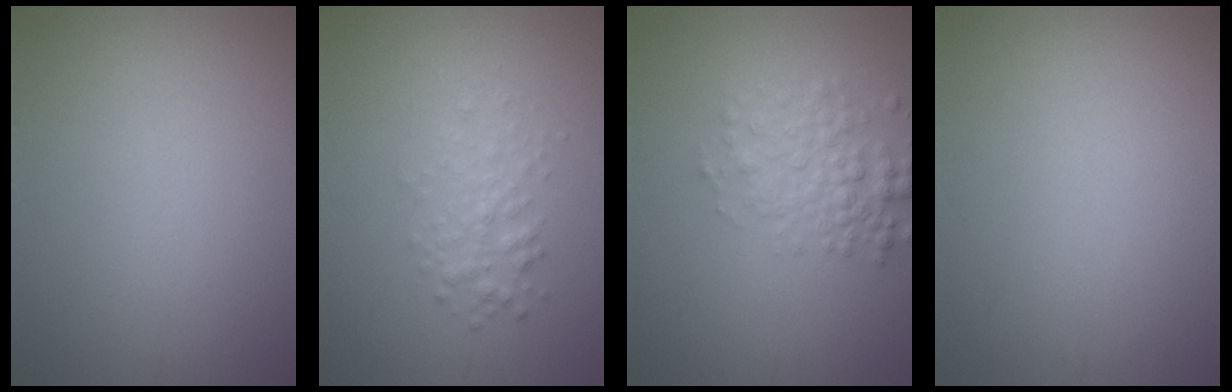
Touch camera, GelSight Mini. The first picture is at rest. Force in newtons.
{"total": 1.9, "press": 1.9, "slide": 0.0}
{"total": 3.2, "press": 3.2, "slide": 0.1}
{"total": 0.0}